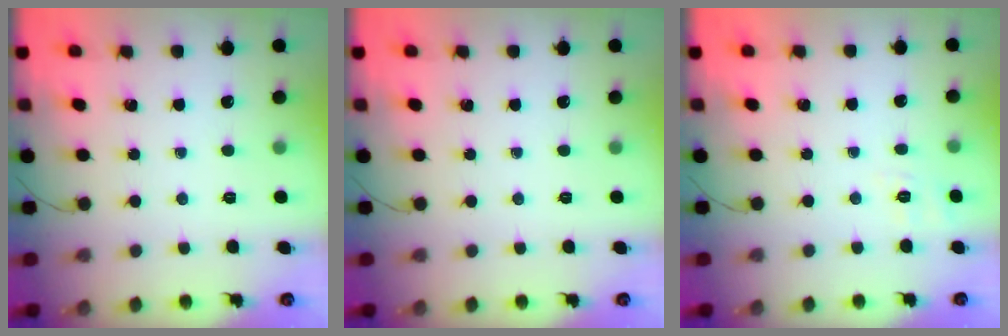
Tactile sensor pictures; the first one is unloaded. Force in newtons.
{"total": 0.0}
{"total": 2.5, "press": 1.0, "slide": 2.3}